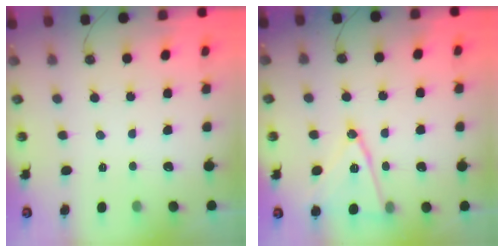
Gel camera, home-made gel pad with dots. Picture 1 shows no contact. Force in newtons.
{"total": 14.9, "press": 14.6, "slide": 3.1}